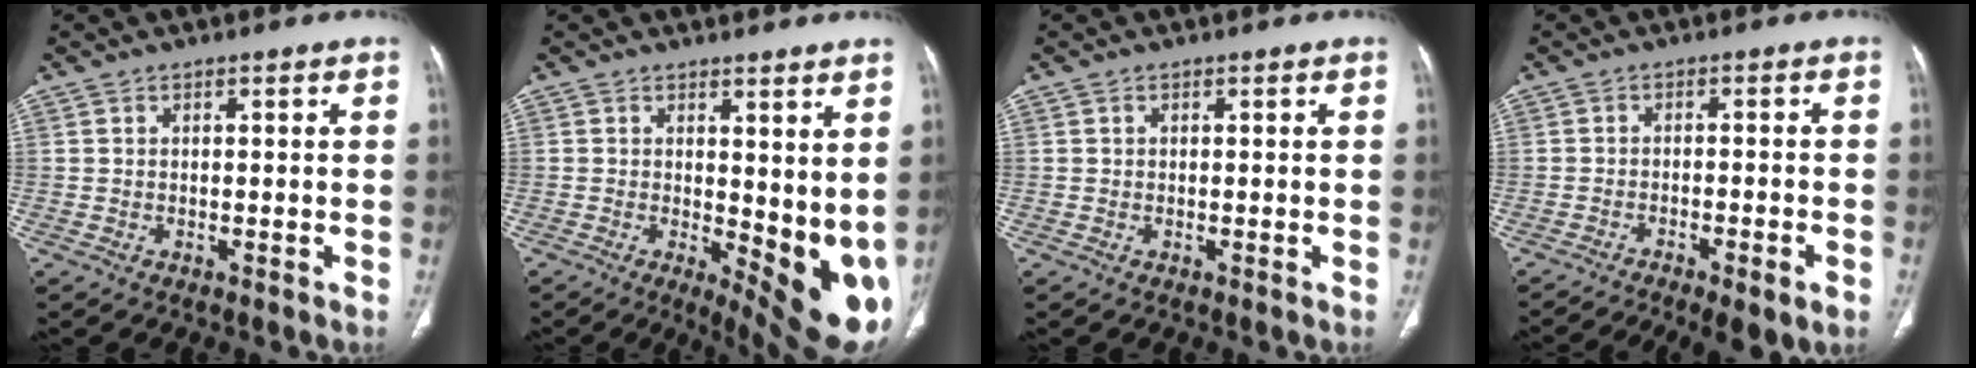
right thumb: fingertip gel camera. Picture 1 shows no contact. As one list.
[{"total": 12.3, "force": [1.1, 5.0, 11.2], "torque": [-0.134, -0.035, 0.030]}, {"total": 0.0}, {"total": 11.3, "force": [-7.6, 3.3, 7.8], "torque": [-0.120, 0.016, -0.107]}]